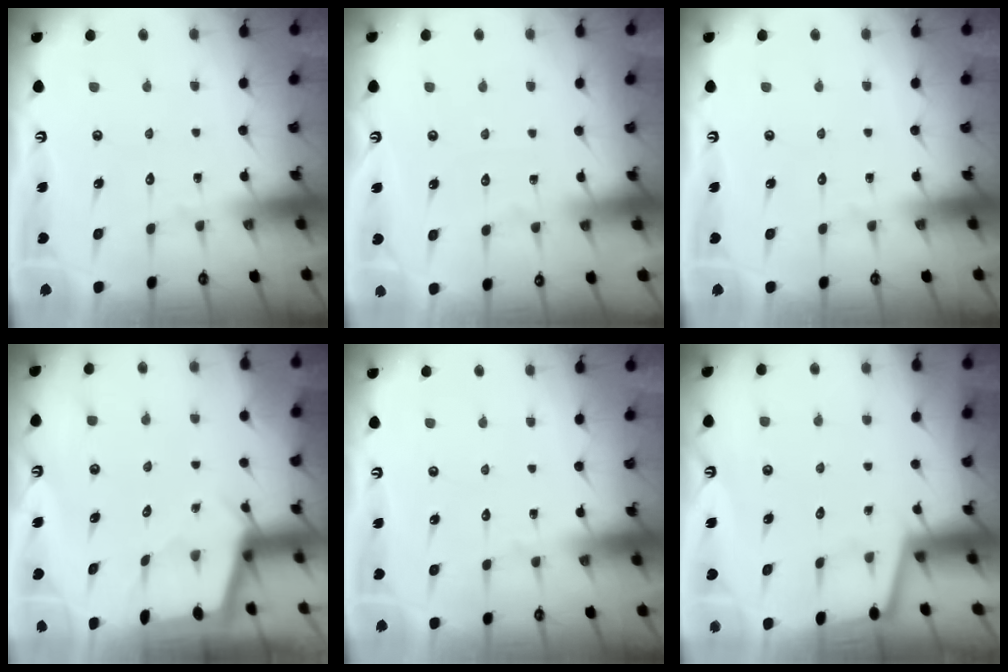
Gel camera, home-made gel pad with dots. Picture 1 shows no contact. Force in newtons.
{"total": 2.7, "press": 2.6, "slide": 0.4}
{"total": 0.0}
{"total": 2.2, "press": 2.2, "slide": 0.3}
{"total": 0.0}
{"total": 0.9, "press": 0.9, "slide": 0.2}